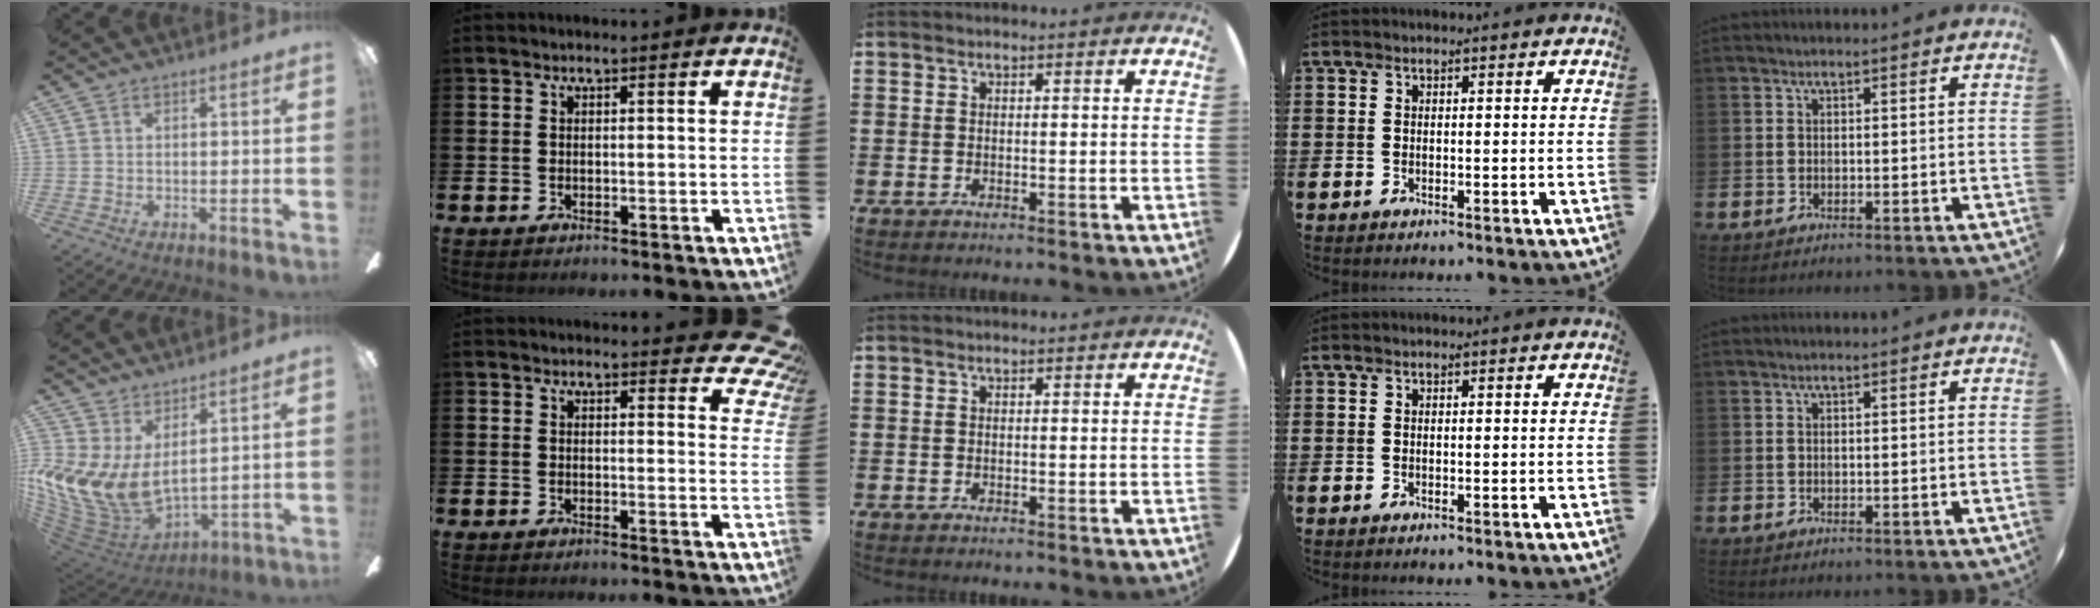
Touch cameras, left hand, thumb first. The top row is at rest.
{"thumb": {"total": 13.1, "force": [2.6, 8.0, 10.0], "torque": [-0.236, -0.037, 0.055]}, "index": {"total": 3.1, "force": [2.8, 1.2, 0.8], "torque": [0.000, -0.017, 0.043]}}